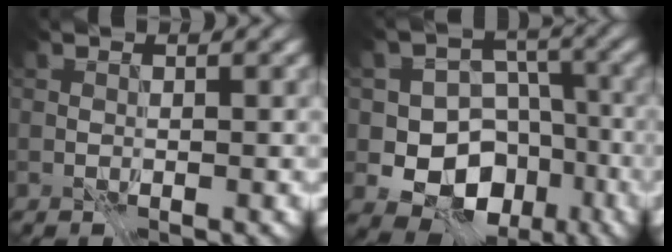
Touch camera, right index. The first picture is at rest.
{"total": 9.8, "force": [-3.9, 7.8, 4.4], "torque": [-0.053, -0.004, -0.087]}